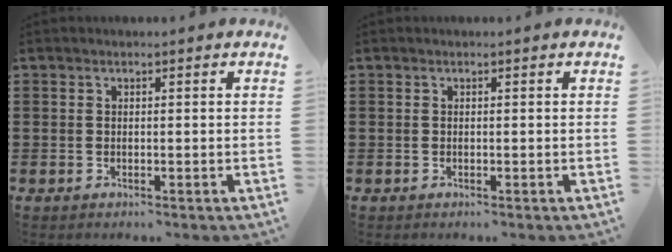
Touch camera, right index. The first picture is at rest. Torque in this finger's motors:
{"motor_torque": [-0.06, 0.00, 0.02, -0.01]}